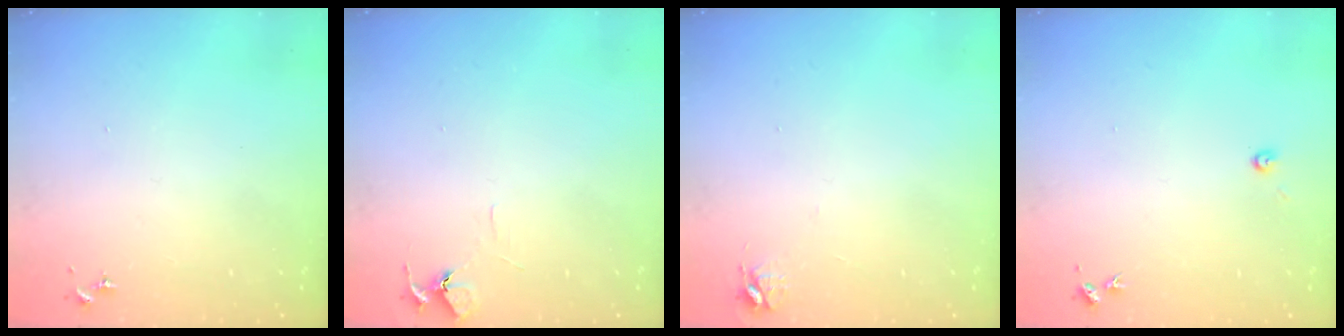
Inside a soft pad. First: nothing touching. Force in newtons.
{"total": 5.8, "press": 5.8, "slide": 0.6}
{"total": 4.7, "press": 4.7, "slide": 0.6}
{"total": 2.7, "press": 2.7, "slide": 0.2}